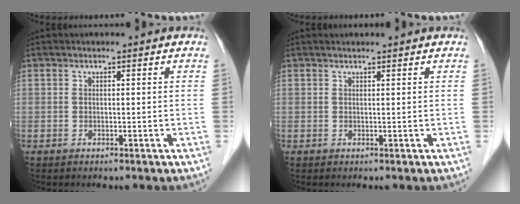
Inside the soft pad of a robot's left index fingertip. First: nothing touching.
{"total": 1.4, "force": [1.3, -0.1, 0.5], "torque": [-0.007, 0.014, 0.023]}